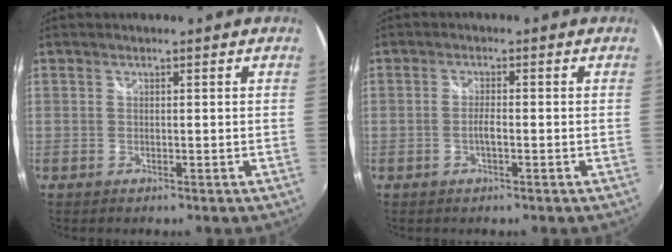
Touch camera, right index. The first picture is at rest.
{"total": 1.8, "force": [-0.7, 0.3, 1.6], "torque": [-0.033, 0.001, -0.013]}